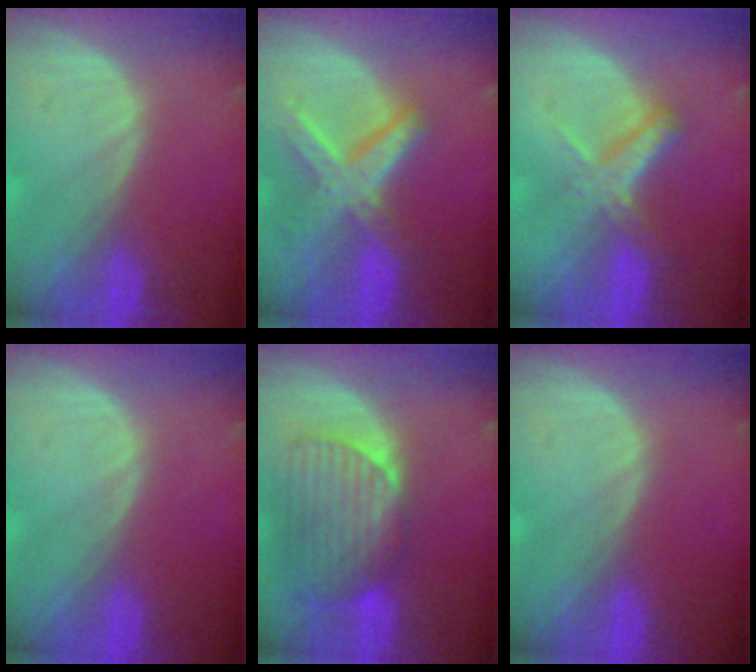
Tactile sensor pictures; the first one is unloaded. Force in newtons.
{"total": 8.2, "press": 7.0, "slide": 4.2}
{"total": 5.5, "press": 4.9, "slide": 2.6}
{"total": 0.0}
{"total": 9.1, "press": 8.3, "slide": 3.7}
{"total": 0.0}